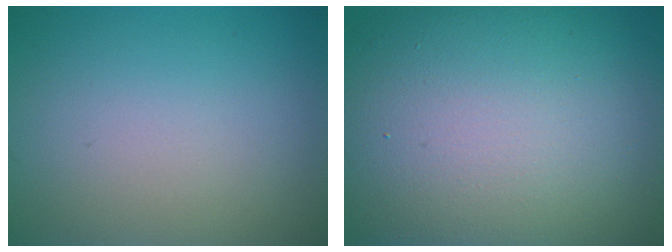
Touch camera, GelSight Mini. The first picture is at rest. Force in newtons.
{"total": 17.3, "press": 17.3, "slide": 0.9}